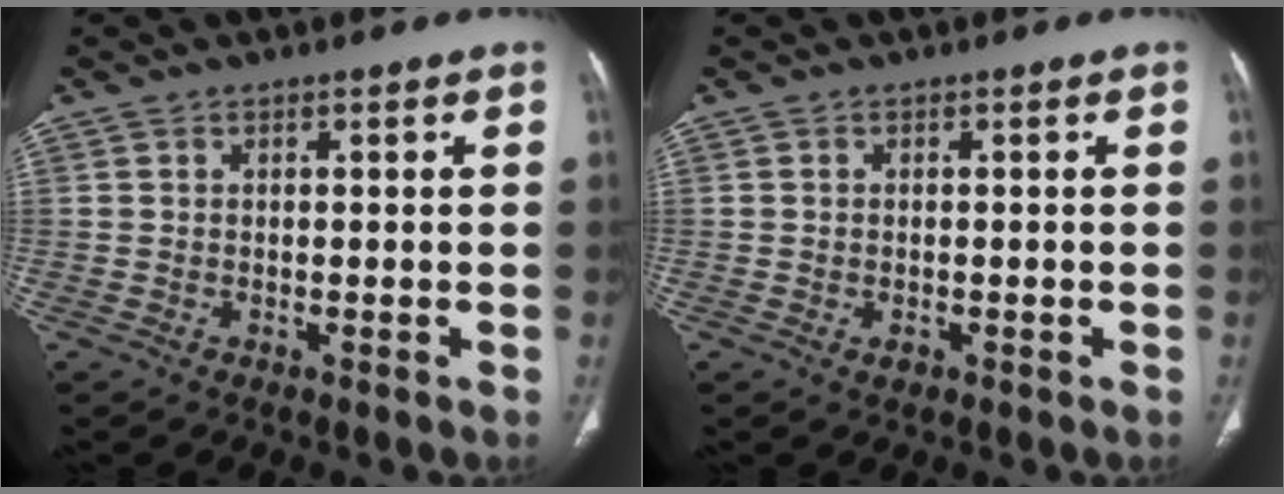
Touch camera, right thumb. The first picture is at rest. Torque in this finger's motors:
{"motor_torque": [-0.53, 0.27, -0.45, 0.15, 0.06]}